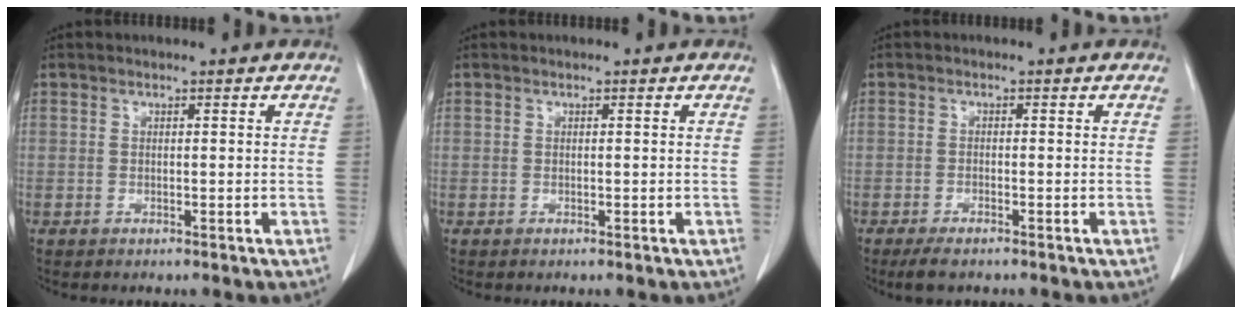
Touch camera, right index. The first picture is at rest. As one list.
[{"total": 0.0}, {"total": 3.2, "force": [-2.5, 0.7, 1.9], "torque": [-0.037, -0.007, -0.040]}]